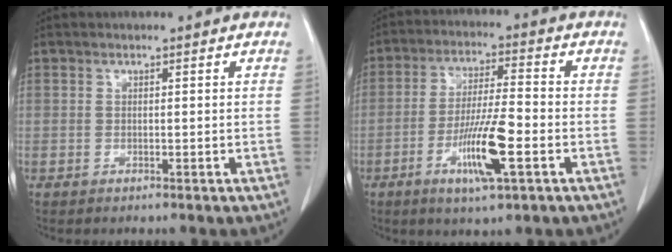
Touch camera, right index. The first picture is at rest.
{"total": 10.0, "force": [-3.8, 0.1, 9.3], "torque": [-0.177, -0.015, -0.072]}